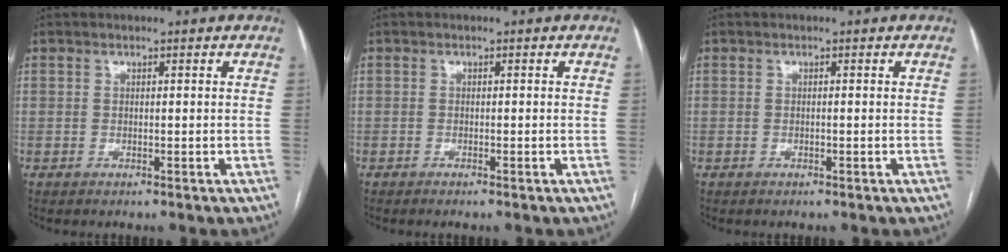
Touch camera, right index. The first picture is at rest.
{"total": 0.8, "force": [-0.6, -0.2, 0.5], "torque": [-0.010, 0.001, -0.010]}
{"total": 0.0}